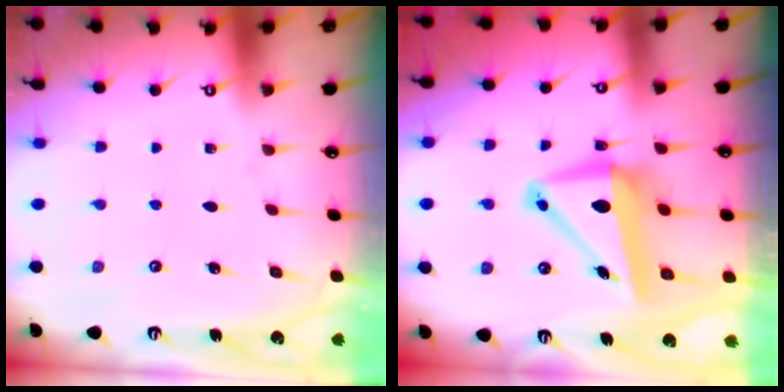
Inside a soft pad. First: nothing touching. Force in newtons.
{"total": 9.4, "press": 9.1, "slide": 2.4}